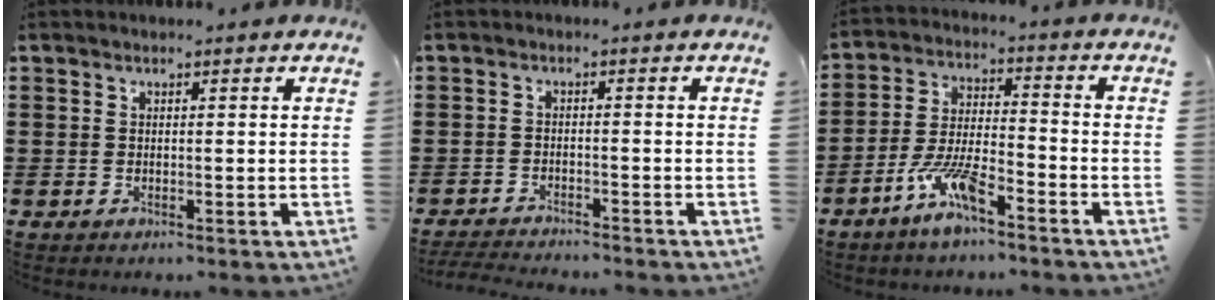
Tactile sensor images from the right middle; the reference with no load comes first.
{"total": 2.8, "force": [-2.8, 0.1, 0.3], "torque": [-0.015, -0.004, -0.061]}
{"total": 7.9, "force": [-5.5, 1.7, 5.5], "torque": [-0.128, -0.006, -0.107]}